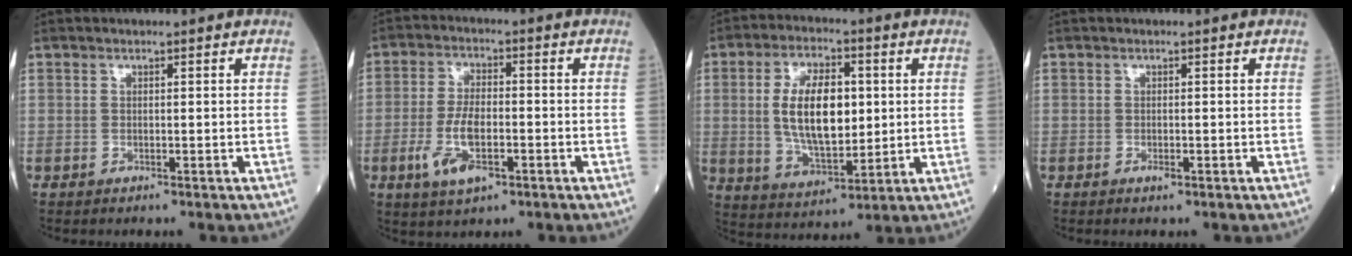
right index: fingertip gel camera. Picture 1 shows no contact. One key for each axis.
{"total": 7.8, "fx": -2.8, "fy": 2.9, "fz": 6.7, "tx": -0.139, "ty": -0.003, "tz": -0.049}
{"total": 12.3, "fx": 1.3, "fy": 5.4, "fz": 10.9, "tx": -0.214, "ty": 0.005, "tz": 0.028}
{"total": 0.9, "fx": -0.4, "fy": 0.2, "fz": 0.7, "tx": -0.012, "ty": -0.001, "tz": -0.006}